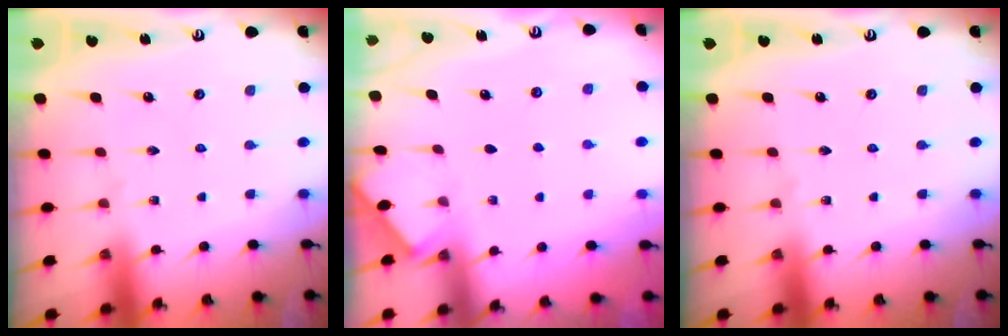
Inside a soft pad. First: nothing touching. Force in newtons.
{"total": 2.0, "press": 2.0, "slide": 0.3}
{"total": 0.0}